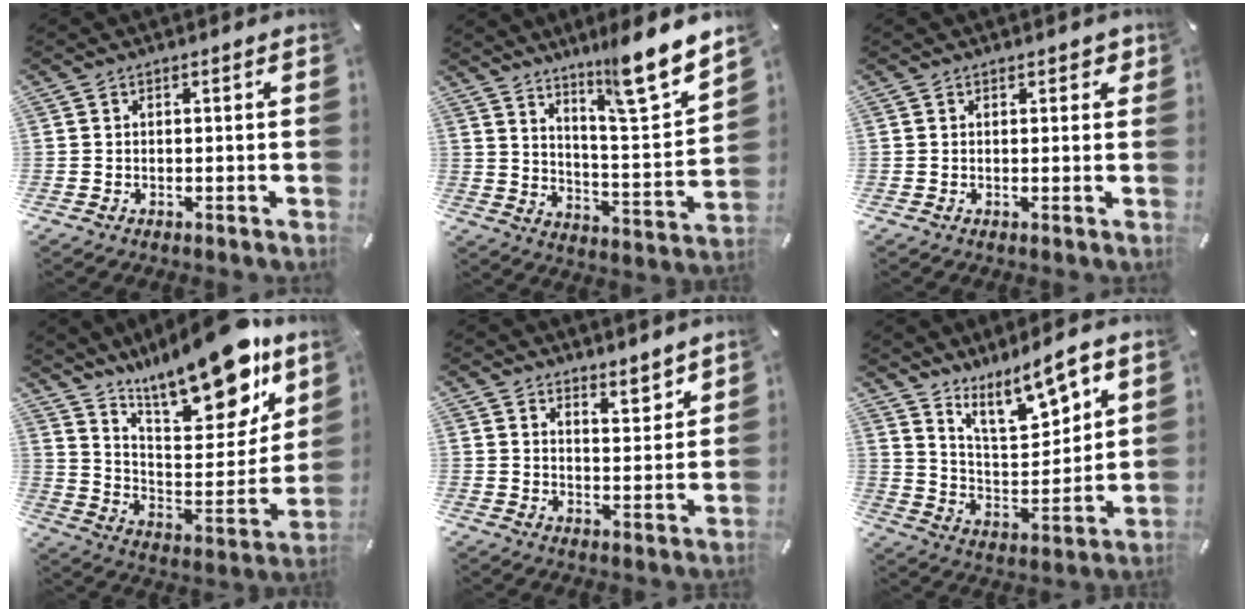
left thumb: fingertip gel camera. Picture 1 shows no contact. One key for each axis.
{"total": 13.4, "fx": 11.9, "fy": 0.3, "fz": 6.3, "tx": -0.085, "ty": -0.121, "tz": 0.188}
{"total": 1.6, "fx": 0.9, "fy": 0.9, "fz": 0.9, "tx": -0.011, "ty": 0.000, "tz": 0.014}
{"total": 22.3, "fx": 17.0, "fy": 7.7, "fz": 12.3, "tx": -0.181, "ty": -0.121, "tz": 0.285}
{"total": 5.4, "fx": 5.2, "fy": 1.7, "fz": 0.4, "tx": 0.006, "ty": -0.048, "tz": 0.091}
{"total": 13.7, "fx": 10.6, "fy": 5.2, "fz": 6.9, "tx": -0.113, "ty": -0.067, "tz": 0.189}